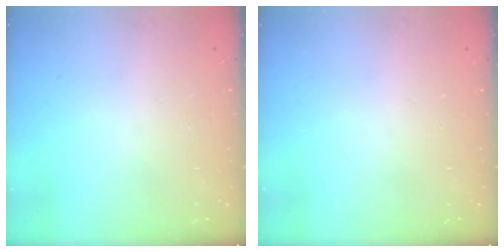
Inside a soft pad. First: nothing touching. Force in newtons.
{"total": 0.0}